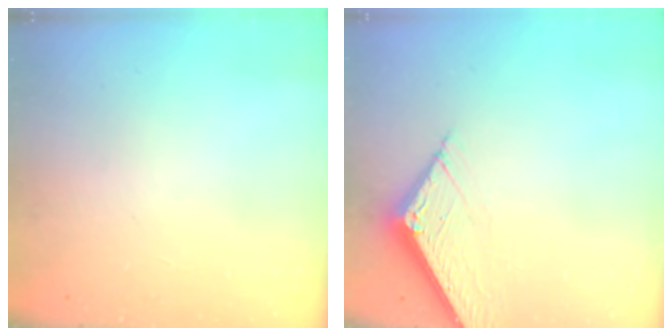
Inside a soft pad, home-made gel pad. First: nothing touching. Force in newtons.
{"total": 7.9, "press": 7.9, "slide": 0.4}